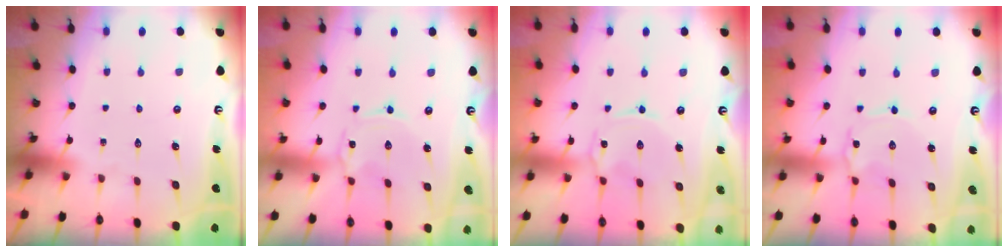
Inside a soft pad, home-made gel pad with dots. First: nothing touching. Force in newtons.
{"total": 0.0}
{"total": 1.4, "press": 1.3, "slide": 0.3}
{"total": 1.0, "press": 1.0, "slide": 0.1}